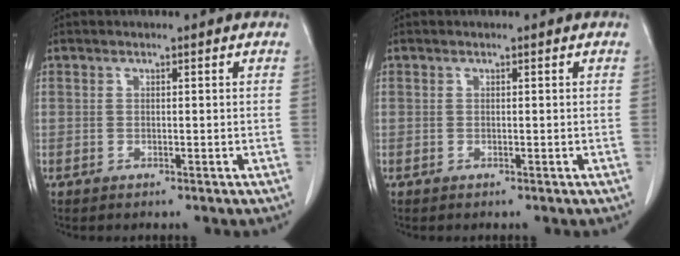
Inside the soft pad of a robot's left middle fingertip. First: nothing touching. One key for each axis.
{"total": 0.0}